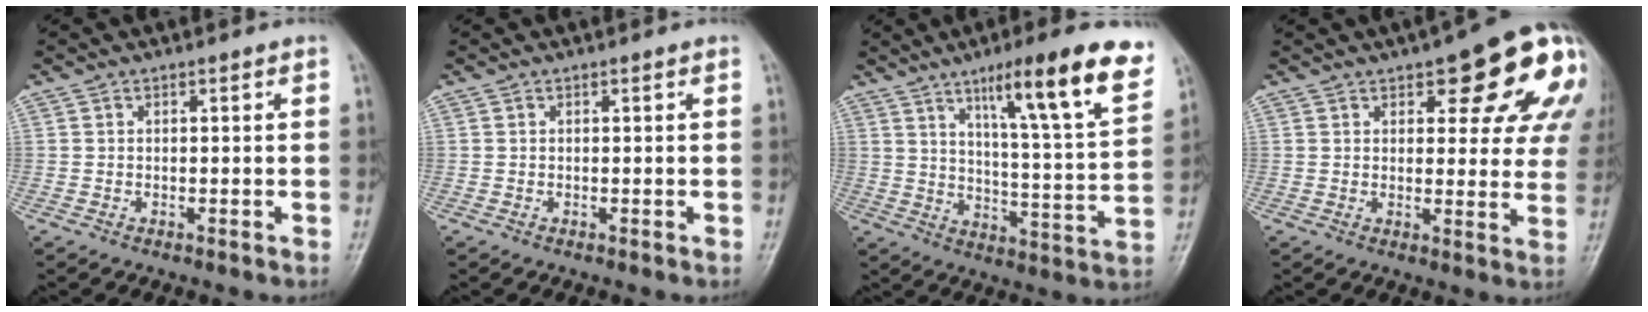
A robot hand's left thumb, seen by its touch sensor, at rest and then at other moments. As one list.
[{"total": 0.0}, {"total": 18.7, "force": [10.6, 2.6, 15.2], "torque": [-0.201, -0.046, 0.161]}, {"total": 17.5, "force": [7.4, 6.5, 14.4], "torque": [-0.152, -0.014, 0.086]}]